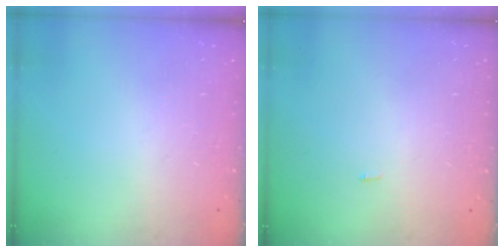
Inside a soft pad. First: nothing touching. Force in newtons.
{"total": 6.1, "press": 1.7, "slide": 5.9}